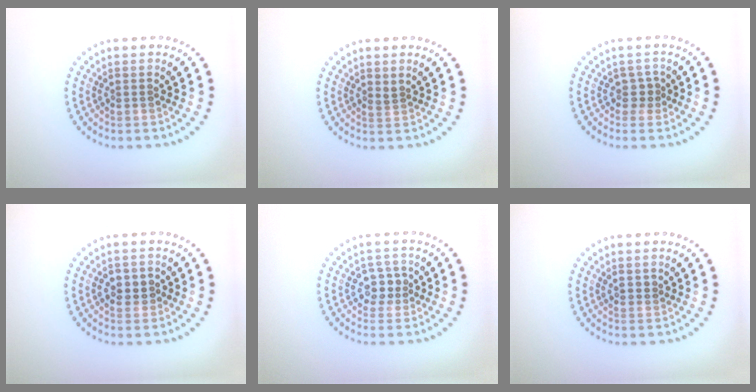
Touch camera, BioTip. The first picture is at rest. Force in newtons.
{"total": 0.5, "press": 0.3, "slide": 0.4}
{"total": 1.1, "press": 0.7, "slide": 0.8}
{"total": 1.8, "press": 1.8, "slide": 0.3}
{"total": 2.0, "press": 1.9, "slide": 0.6}
{"total": 0.5, "press": 0.3, "slide": 0.4}